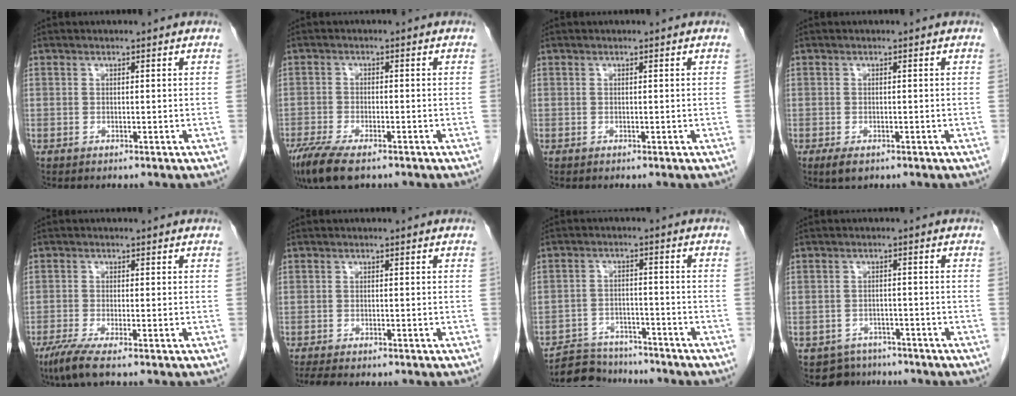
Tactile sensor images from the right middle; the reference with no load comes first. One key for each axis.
{"total": 8.3, "fx": -5.9, "fy": 2.4, "fz": 5.3, "tx": -0.097, "ty": -0.019, "tz": -0.099}
{"total": 0.0}
{"total": 2.0, "fx": -1.1, "fy": 0.9, "fz": 1.4, "tx": -0.029, "ty": -0.003, "tz": -0.014}
{"total": 3.8, "fx": -2.5, "fy": -0.1, "fz": 2.8, "tx": -0.060, "ty": -0.013, "tz": -0.054}
{"total": 4.8, "fx": -4.1, "fy": 1.1, "fz": 2.3, "tx": -0.036, "ty": -0.011, "tz": -0.059}
{"total": 8.6, "fx": -8.1, "fy": 2.7, "fz": 0.8, "tx": -0.006, "ty": 0.014, "tz": -0.128}
{"total": 5.0, "fx": -4.1, "fy": 2.7, "fz": -0.8, "tx": 0.018, "ty": 0.015, "tz": -0.060}